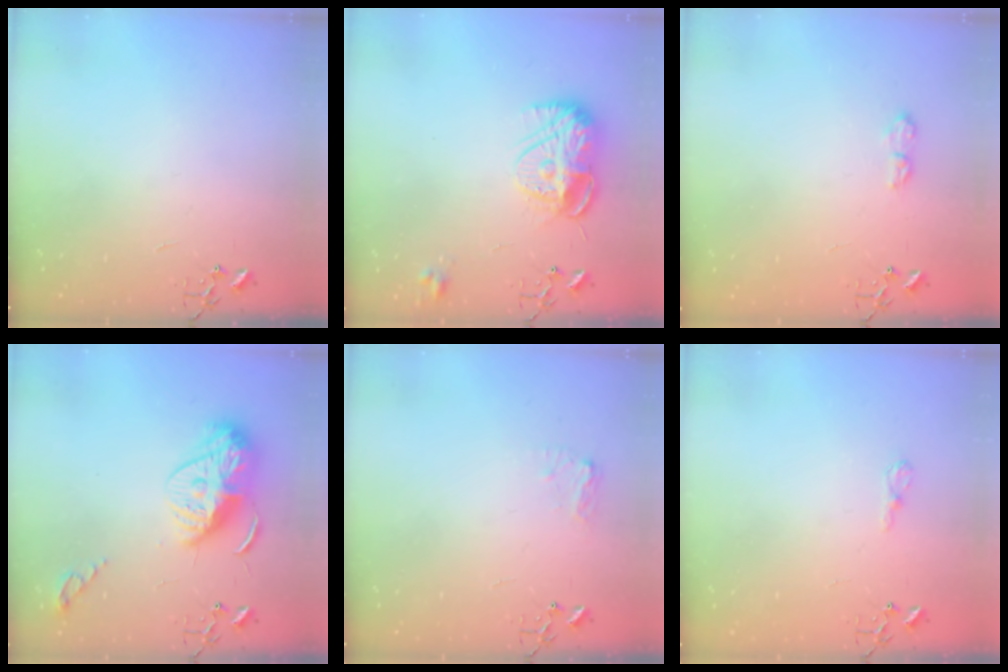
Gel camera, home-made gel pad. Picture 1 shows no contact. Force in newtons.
{"total": 12.6, "press": 12.6, "slide": 1.1}
{"total": 7.0, "press": 7.0, "slide": 0.8}
{"total": 16.0, "press": 16.0, "slide": 0.9}
{"total": 6.6, "press": 6.6, "slide": 0.2}
{"total": 7.3, "press": 7.3, "slide": 0.9}